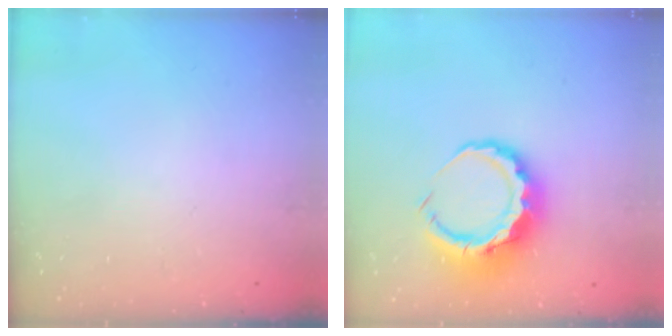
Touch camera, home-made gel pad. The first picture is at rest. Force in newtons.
{"total": 8.8, "press": 8.6, "slide": 1.8}